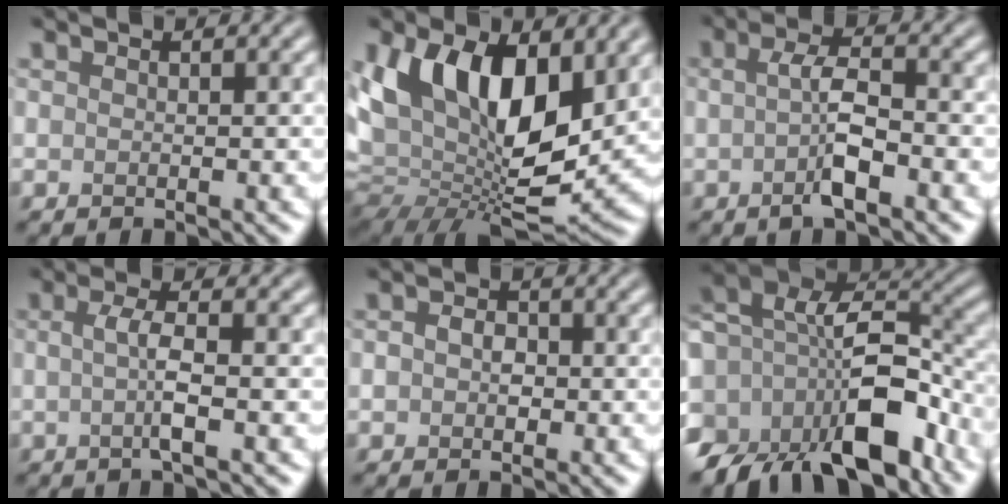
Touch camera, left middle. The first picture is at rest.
{"total": 14.8, "force": [2.6, 8.7, 11.6], "torque": [-0.216, -0.020, 0.038]}
{"total": 3.6, "force": [-0.8, 1.0, 3.4], "torque": [-0.065, 0.000, -0.017]}
{"total": 2.7, "force": [-0.2, 0.4, 2.7], "torque": [-0.052, -0.002, -0.007]}
{"total": 2.0, "force": [0.0, 1.5, 1.2], "torque": [-0.017, 0.001, -0.006]}
{"total": 12.0, "force": [-5.3, 7.0, 8.1], "torque": [-0.137, 0.002, -0.090]}